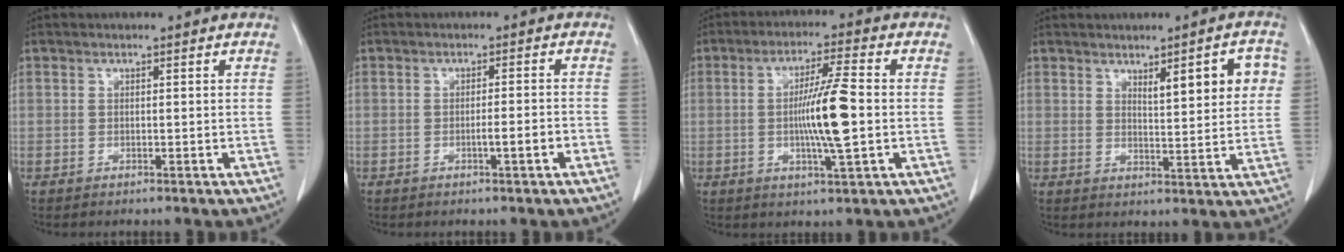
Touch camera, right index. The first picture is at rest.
{"total": 2.6, "force": [-1.1, -0.1, 2.3], "torque": [-0.034, 0.000, -0.016]}
{"total": 9.5, "force": [-0.7, 0.1, 9.5], "torque": [-0.166, -0.004, -0.016]}
{"total": 7.3, "force": [2.8, 1.4, 6.6], "torque": [-0.087, 0.005, 0.040]}